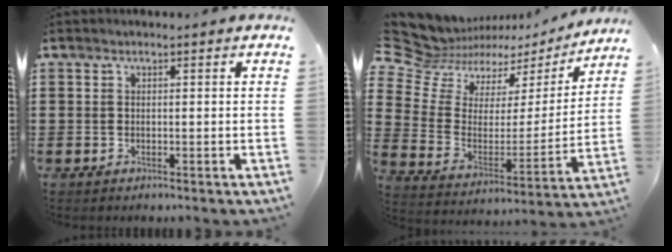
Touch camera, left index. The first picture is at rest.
{"total": 7.7, "force": [6.8, 3.6, 0.1], "torque": [-0.054, -0.052, 0.124]}